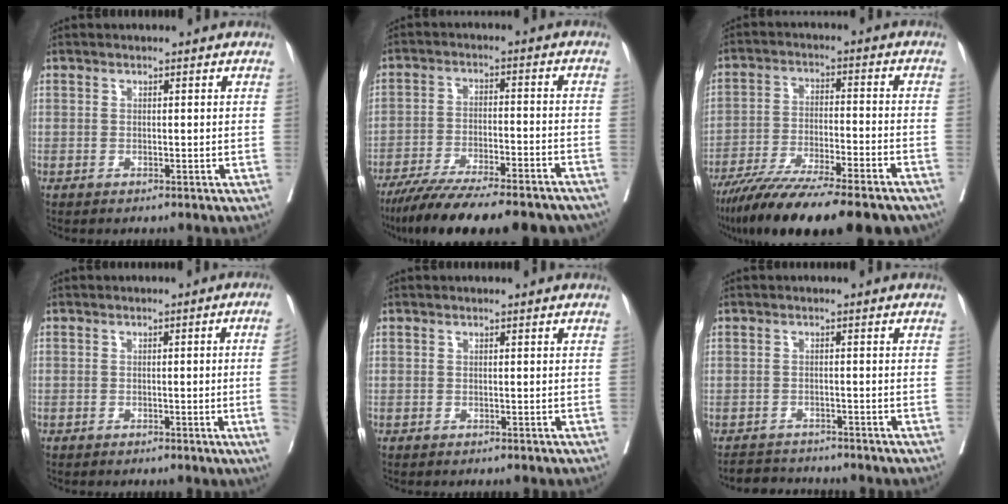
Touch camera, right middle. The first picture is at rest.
{"total": 21.1, "force": [-17.8, 3.6, 10.7], "torque": [-0.136, -0.017, -0.254]}
{"total": 21.4, "force": [-17.0, 2.9, 12.6], "torque": [-0.167, -0.028, -0.259]}
{"total": 4.2, "force": [-0.4, -0.5, 4.2], "torque": [-0.049, 0.005, -0.005]}
{"total": 0.7, "force": [0.3, 0.6, -0.1], "torque": [0.002, 0.010, 0.002]}
{"total": 3.8, "force": [-3.7, 0.6, 0.0], "torque": [0.003, -0.007, -0.061]}